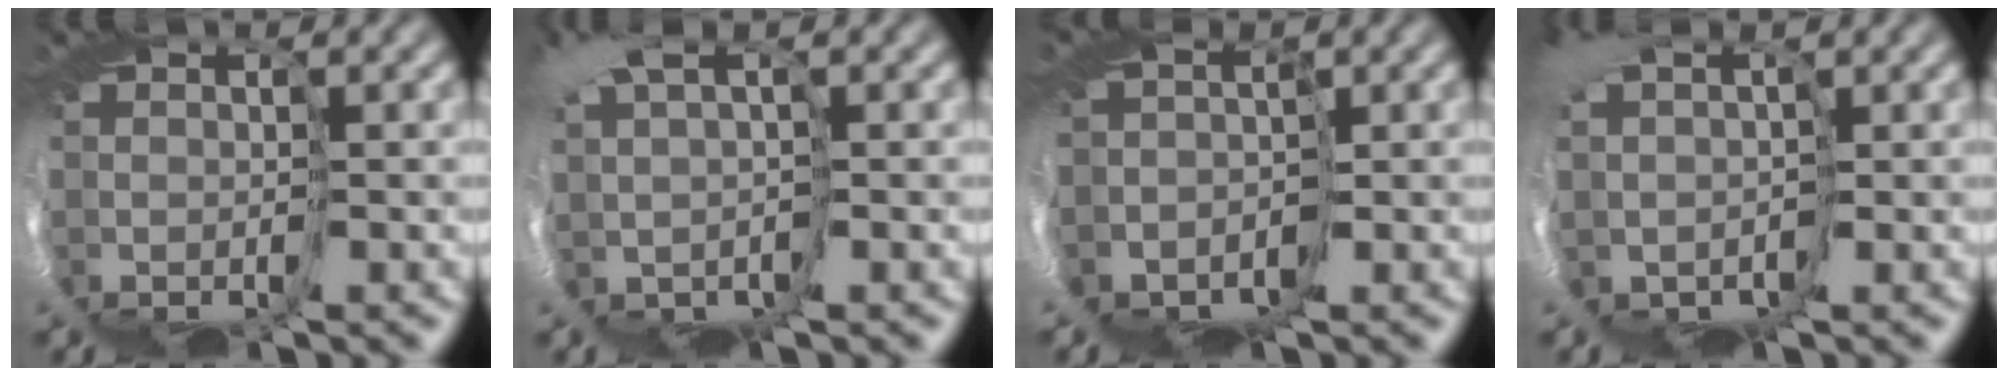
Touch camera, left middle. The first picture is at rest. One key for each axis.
{"total": 2.6, "fx": 1.1, "fy": 1.1, "fz": 2.1, "tx": -0.065, "ty": -0.010, "tz": 0.005}
{"total": 7.9, "fx": -3.2, "fy": 5.9, "fz": 4.2, "tx": -0.081, "ty": 0.001, "tz": -0.052}
{"total": 5.3, "fx": 0.6, "fy": 3.4, "fz": 4.0, "tx": -0.089, "ty": -0.026, "tz": 0.005}